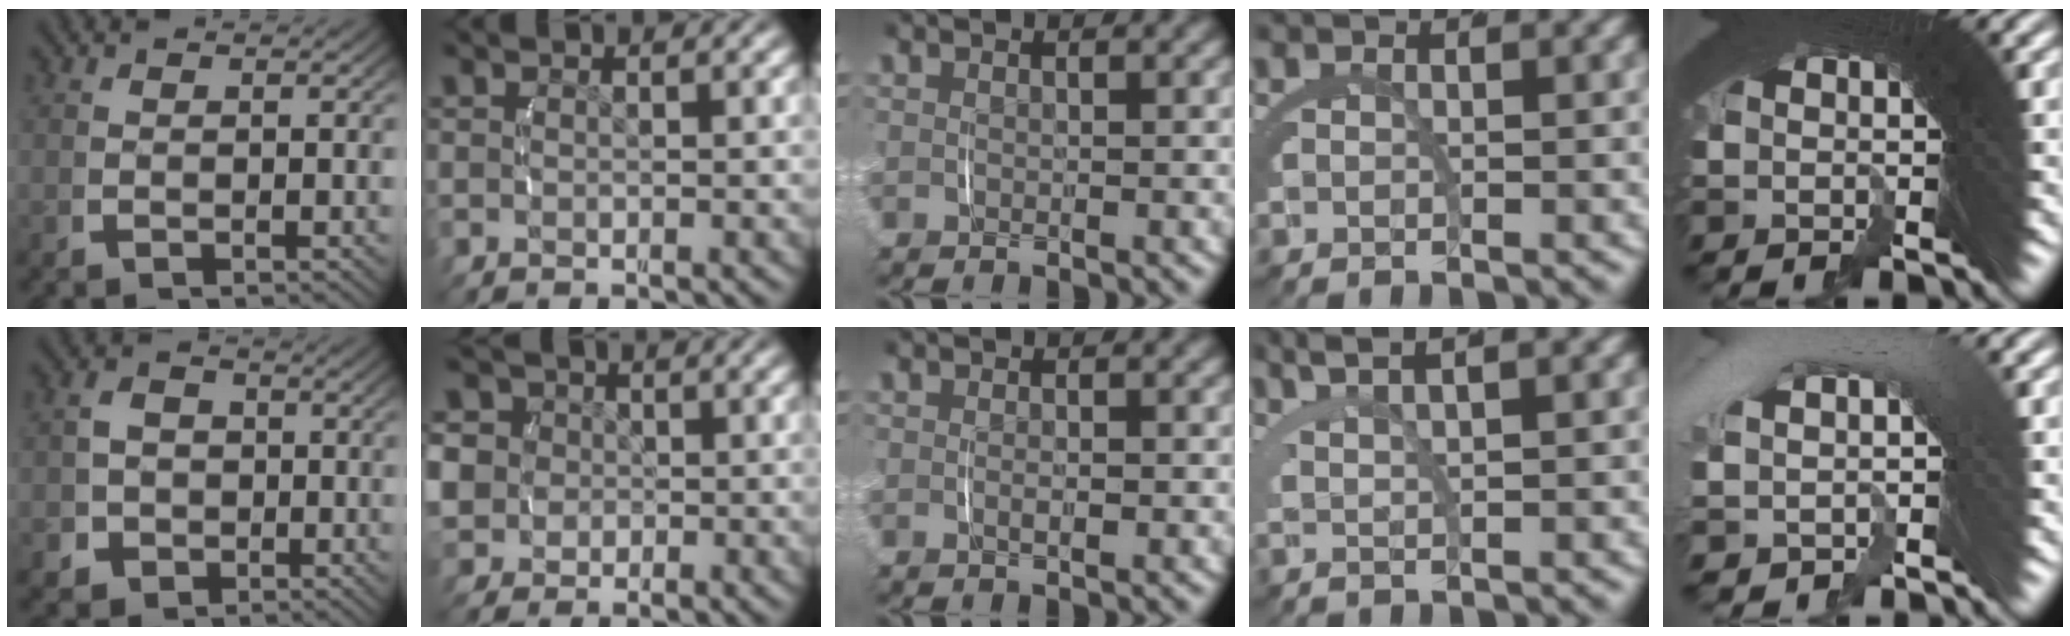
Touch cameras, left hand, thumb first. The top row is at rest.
{"thumb": {"total": 6.3, "force": [-1.6, 5.5, 2.6], "torque": [-0.054, -0.024, -0.021]}, "index": {"total": 8.6, "force": [0.4, 7.7, 3.7], "torque": [-0.093, -0.020, 0.001]}, "middle": {"total": 1.0, "force": [-0.3, 0.6, 0.7], "torque": [-0.017, -0.002, -0.004]}, "ring": {"total": 4.4, "force": [3.3, 1.0, 2.8], "torque": [-0.034, 0.027, 0.050]}, "little": {"total": 2.3, "force": [0.4, 1.2, 2.0], "torque": [-0.038, 0.025, 0.010]}}